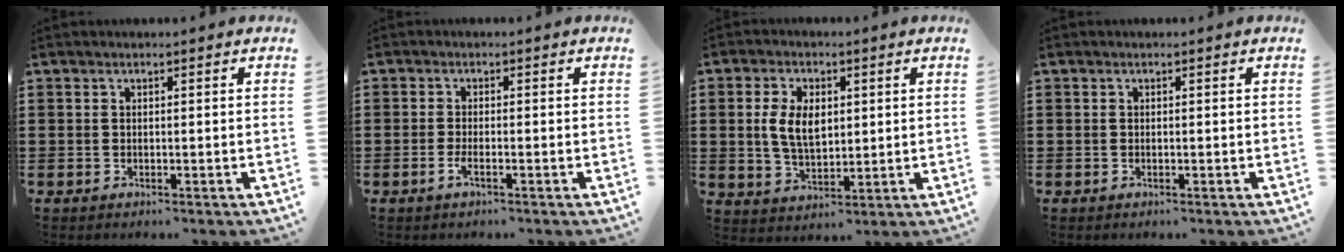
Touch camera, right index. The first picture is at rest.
{"total": 1.8, "force": [-0.8, 0.3, 1.6], "torque": [-0.035, -0.004, -0.018]}
{"total": 6.7, "force": [0.9, 4.0, 5.2], "torque": [-0.115, 0.007, 0.009]}
{"total": 0.0}